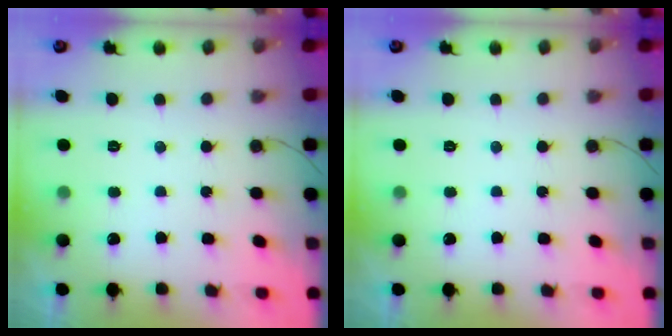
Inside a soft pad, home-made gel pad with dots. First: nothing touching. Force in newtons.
{"total": 0.0}